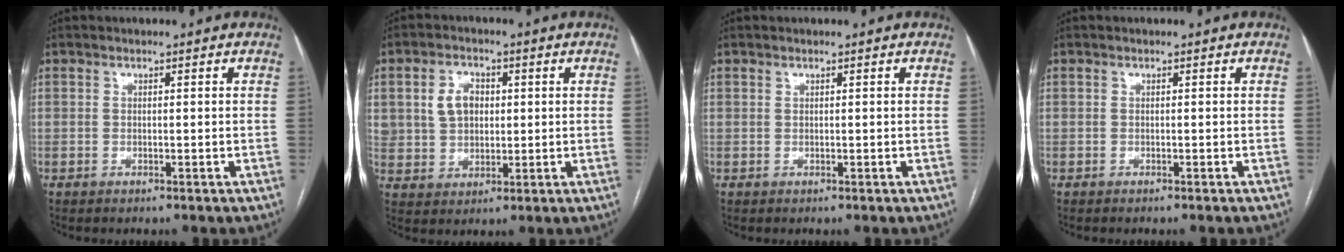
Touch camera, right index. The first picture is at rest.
{"total": 6.8, "force": [1.6, 5.3, 4.0], "torque": [-0.085, 0.017, 0.039]}
{"total": 0.0}
{"total": 0.8, "force": [-0.7, -0.1, 0.3], "torque": [-0.002, -0.001, -0.011]}